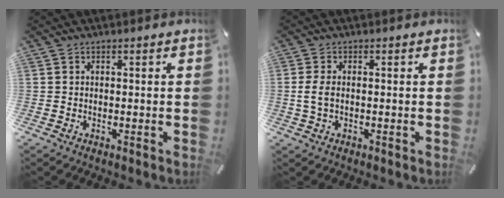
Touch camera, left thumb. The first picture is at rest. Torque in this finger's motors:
{"motor_torque": [-0.03, 0.05, 0.11, -0.10, 0.00]}